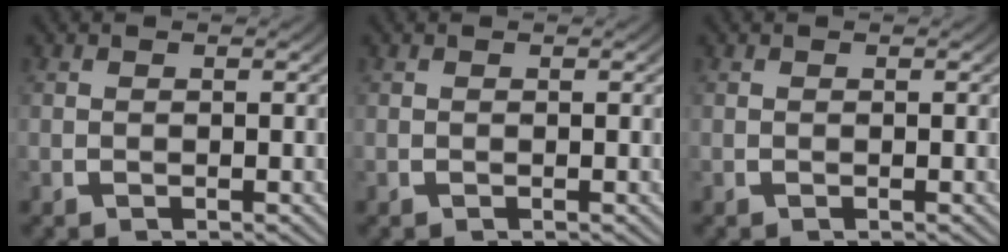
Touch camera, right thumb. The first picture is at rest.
{"total": 0.0}
{"total": 0.0}